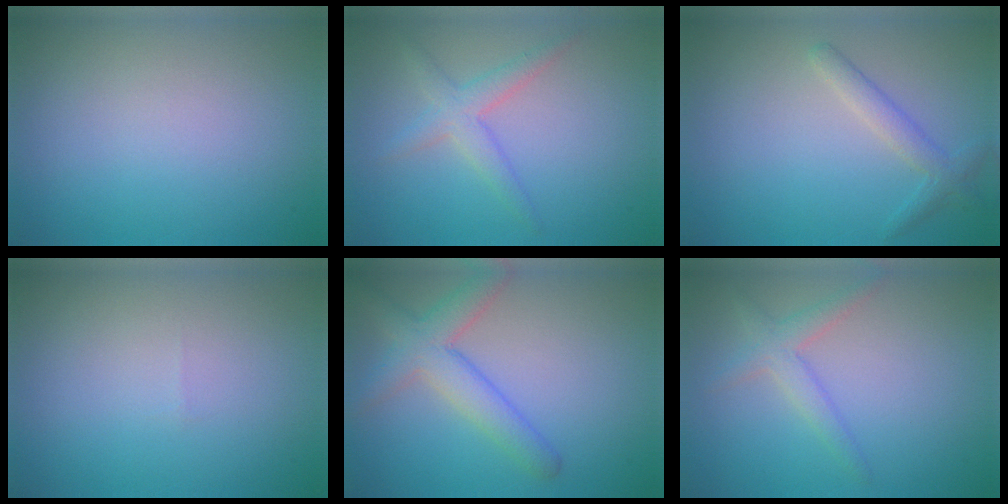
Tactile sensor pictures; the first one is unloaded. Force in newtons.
{"total": 2.4, "press": 2.4, "slide": 0.1}
{"total": 2.0, "press": 2.0, "slide": 0.1}
{"total": 0.0}
{"total": 4.1, "press": 4.1, "slide": 0.2}
{"total": 2.2, "press": 2.2, "slide": 0.1}